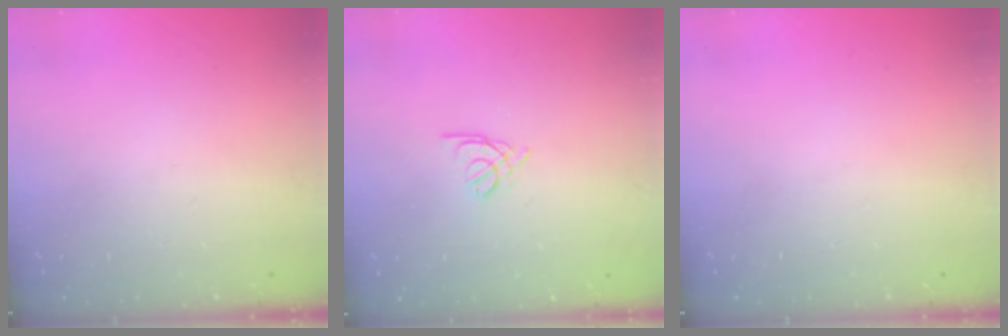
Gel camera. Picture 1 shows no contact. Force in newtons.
{"total": 1.8, "press": 1.7, "slide": 0.5}
{"total": 0.0}